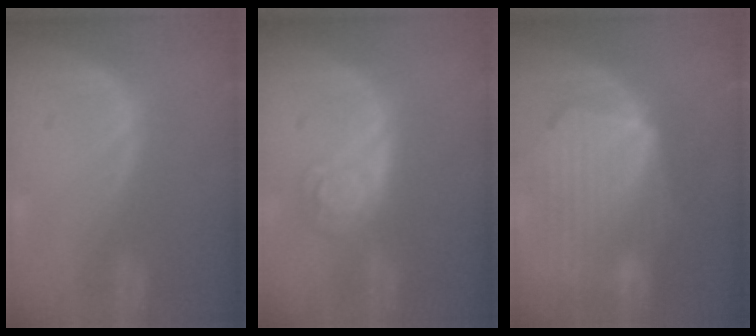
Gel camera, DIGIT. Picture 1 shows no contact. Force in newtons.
{"total": 5.0, "press": 4.5, "slide": 2.3}
{"total": 10.9, "press": 9.5, "slide": 5.3}